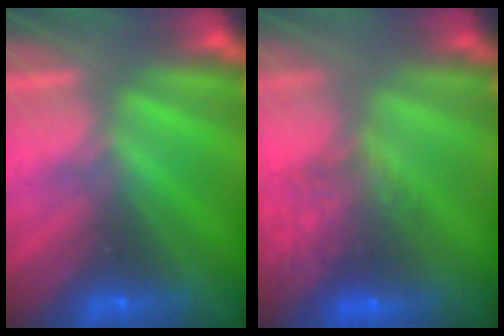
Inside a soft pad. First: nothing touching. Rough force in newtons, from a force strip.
{"total": 11.5}